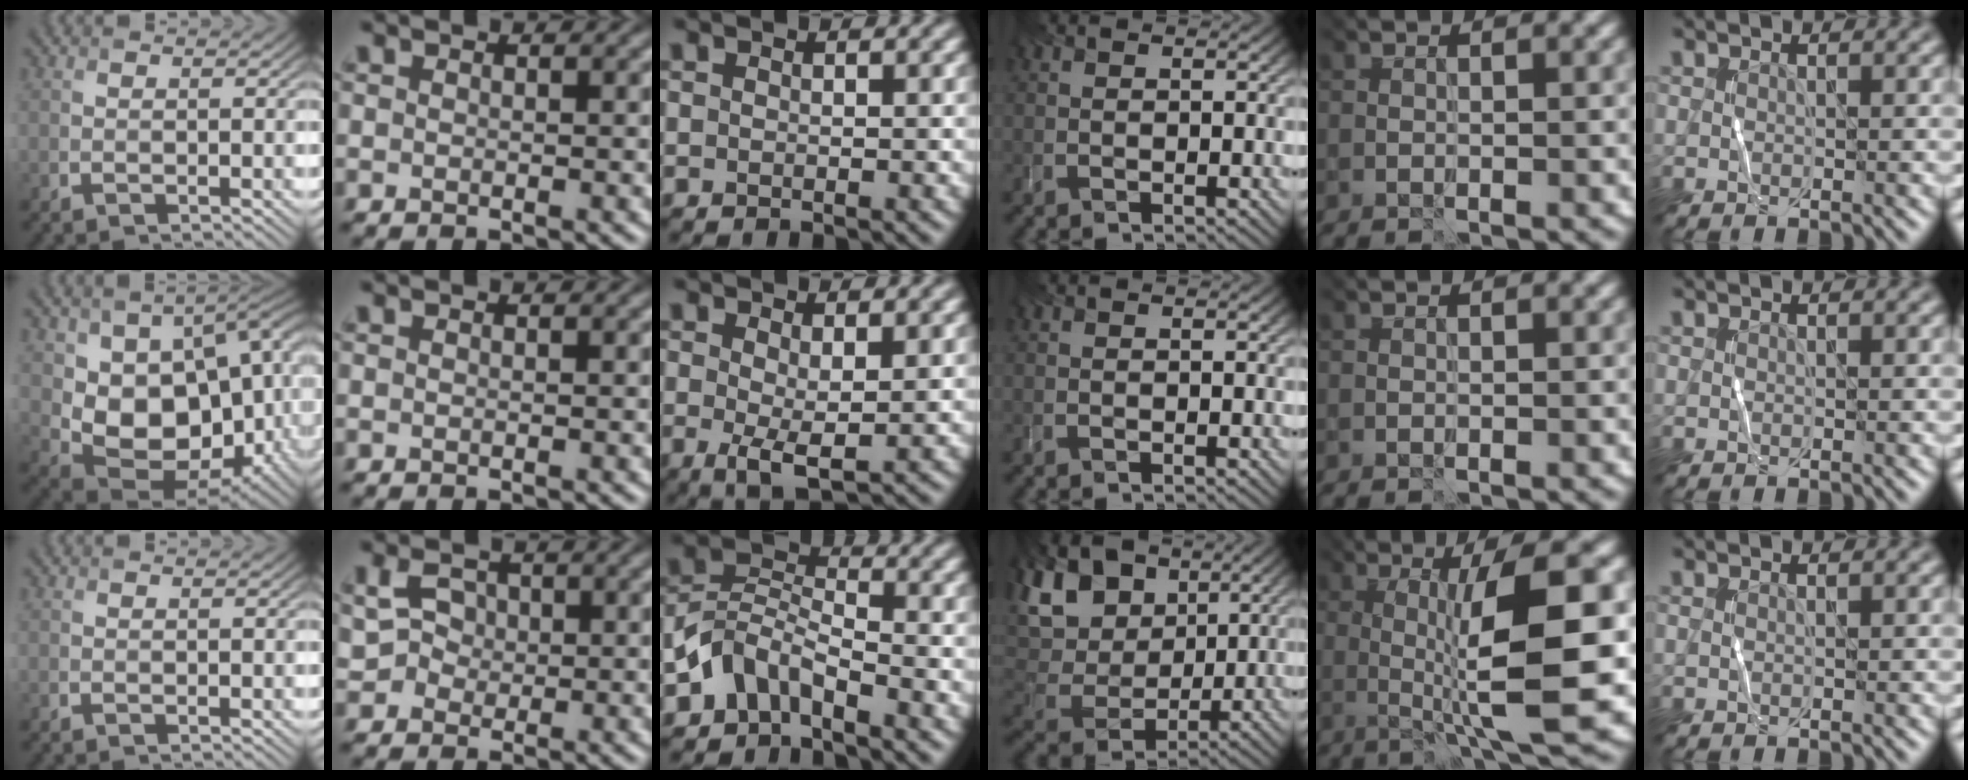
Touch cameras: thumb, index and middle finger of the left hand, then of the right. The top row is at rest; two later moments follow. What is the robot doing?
{"motion": "wrap", "object": "cellophane"}